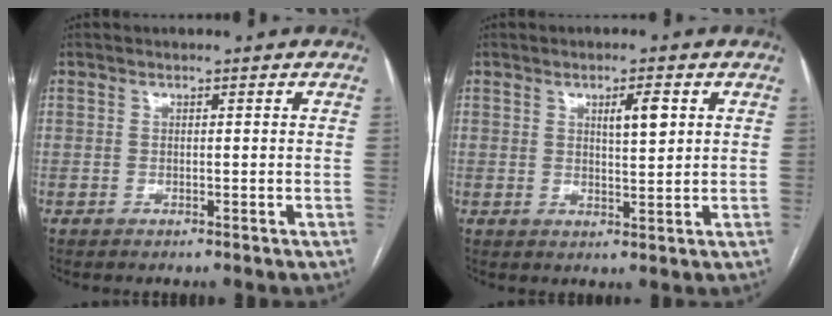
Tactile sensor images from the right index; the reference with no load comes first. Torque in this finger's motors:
{"motor_torque": [0.38, 0.10, 0.03, 0.06]}